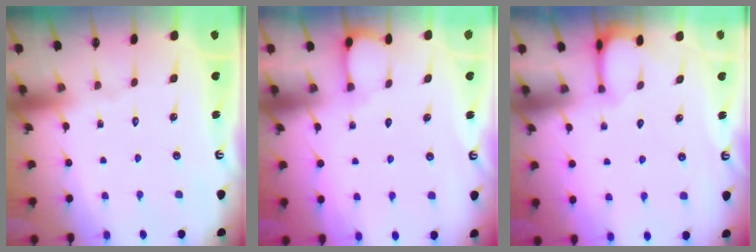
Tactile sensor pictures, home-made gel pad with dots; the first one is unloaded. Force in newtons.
{"total": 2.7, "press": 2.7, "slide": 0.3}
{"total": 2.0, "press": 2.0, "slide": 0.2}